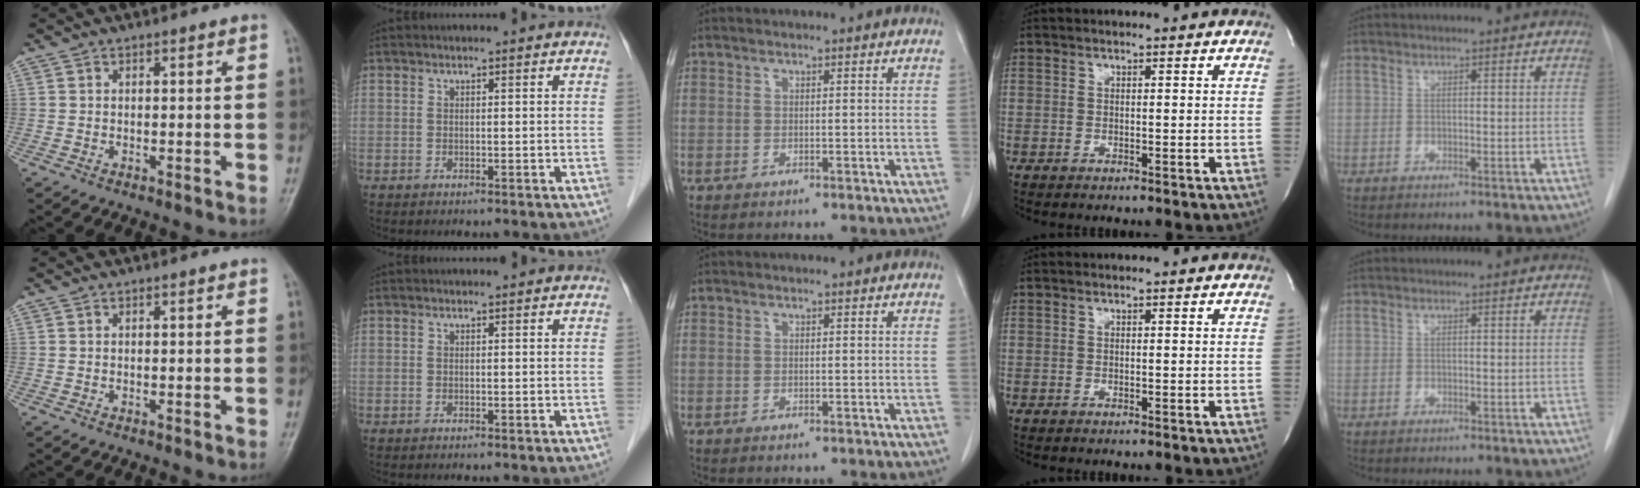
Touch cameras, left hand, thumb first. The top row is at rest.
{}